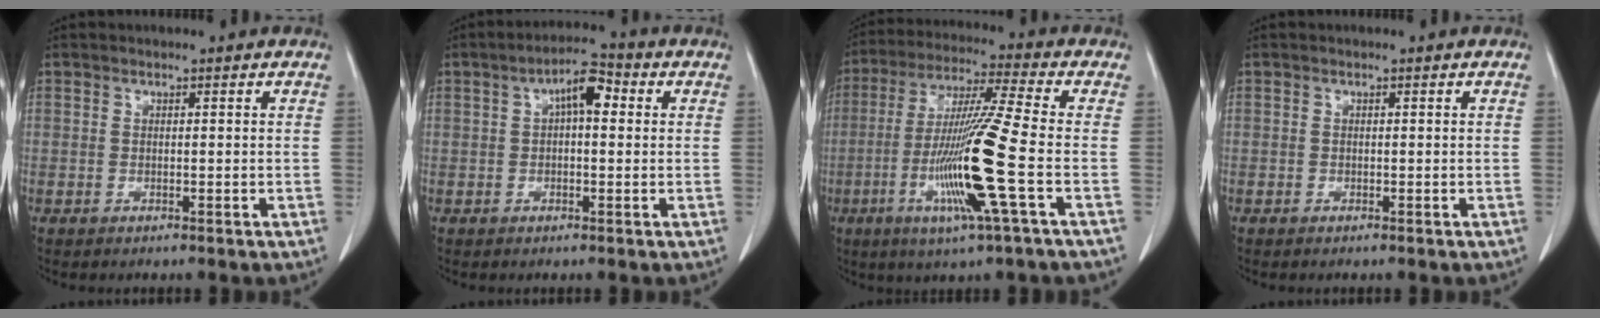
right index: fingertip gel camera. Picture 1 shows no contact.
{"total": 5.6, "force": [1.3, 2.0, 5.1], "torque": [-0.087, 0.025, 0.019]}
{"total": 15.1, "force": [-4.1, -1.4, 14.5], "torque": [-0.289, -0.018, -0.085]}
{"total": 0.0}